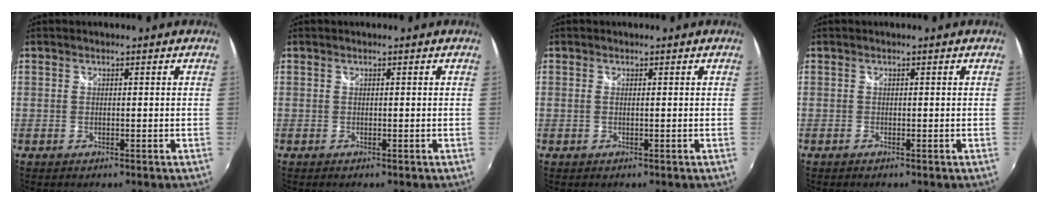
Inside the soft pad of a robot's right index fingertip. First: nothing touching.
{"total": 0.0}
{"total": 0.6, "force": [-0.1, -0.1, 0.6], "torque": [-0.012, 0.000, -0.003]}
{"total": 0.0}